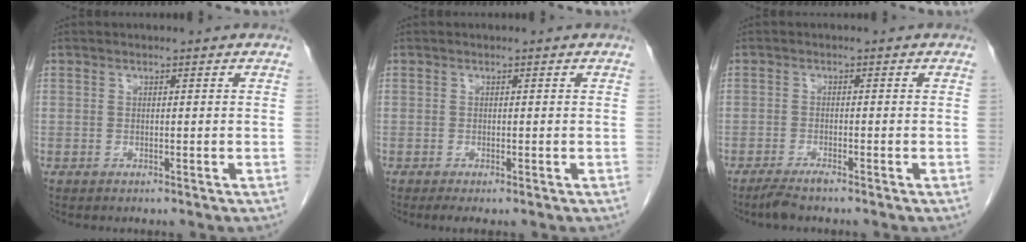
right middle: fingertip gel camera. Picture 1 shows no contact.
{"total": 1.5, "force": [-1.0, 0.3, 1.1], "torque": [-0.017, -0.006, -0.015]}
{"total": 2.4, "force": [-2.0, 0.0, 1.3], "torque": [-0.031, -0.007, -0.040]}